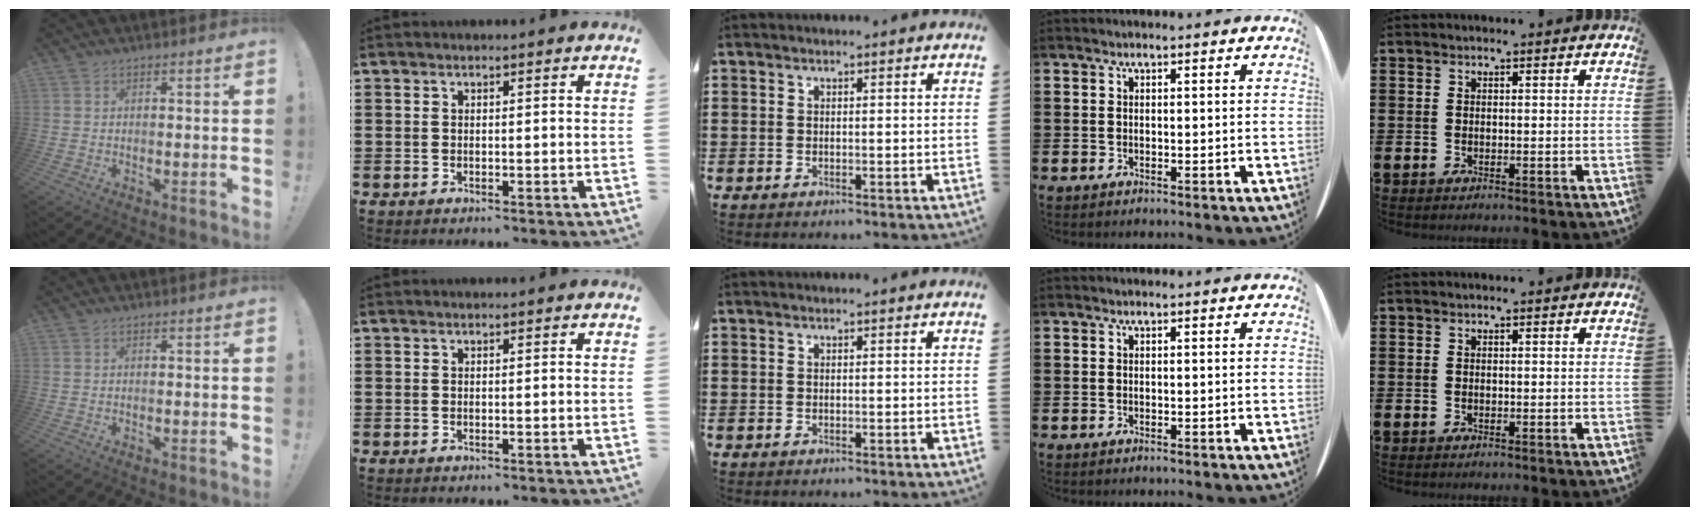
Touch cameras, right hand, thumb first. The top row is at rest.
{}